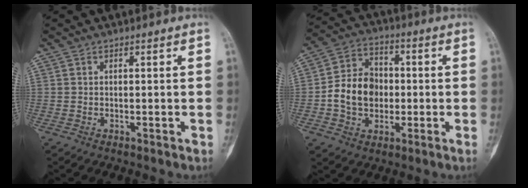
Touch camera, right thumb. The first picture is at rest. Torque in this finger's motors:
{"motor_torque": [1.48, 1.62, 0.45, -0.38, 0.06]}